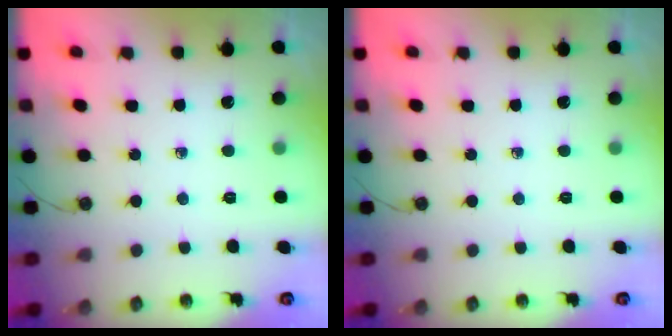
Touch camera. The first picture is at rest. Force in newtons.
{"total": 0.0}